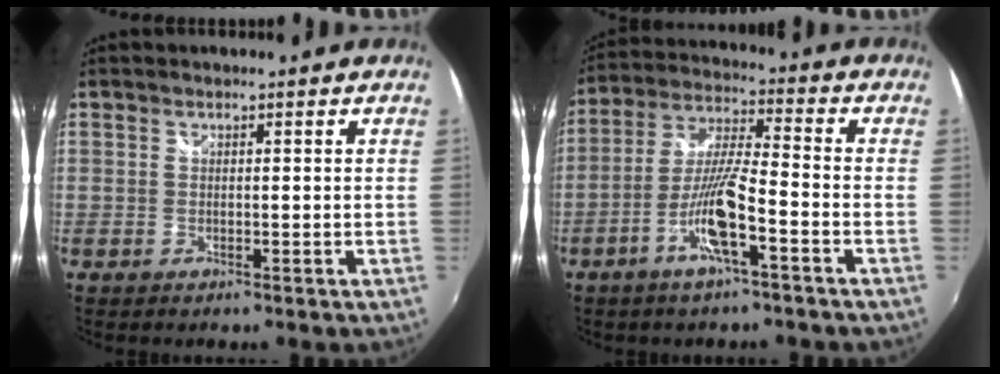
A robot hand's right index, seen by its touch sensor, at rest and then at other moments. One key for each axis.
{"total": 10.1, "fx": -4.9, "fy": 0.7, "fz": 8.8, "tx": -0.187, "ty": 0.000, "tz": -0.094}